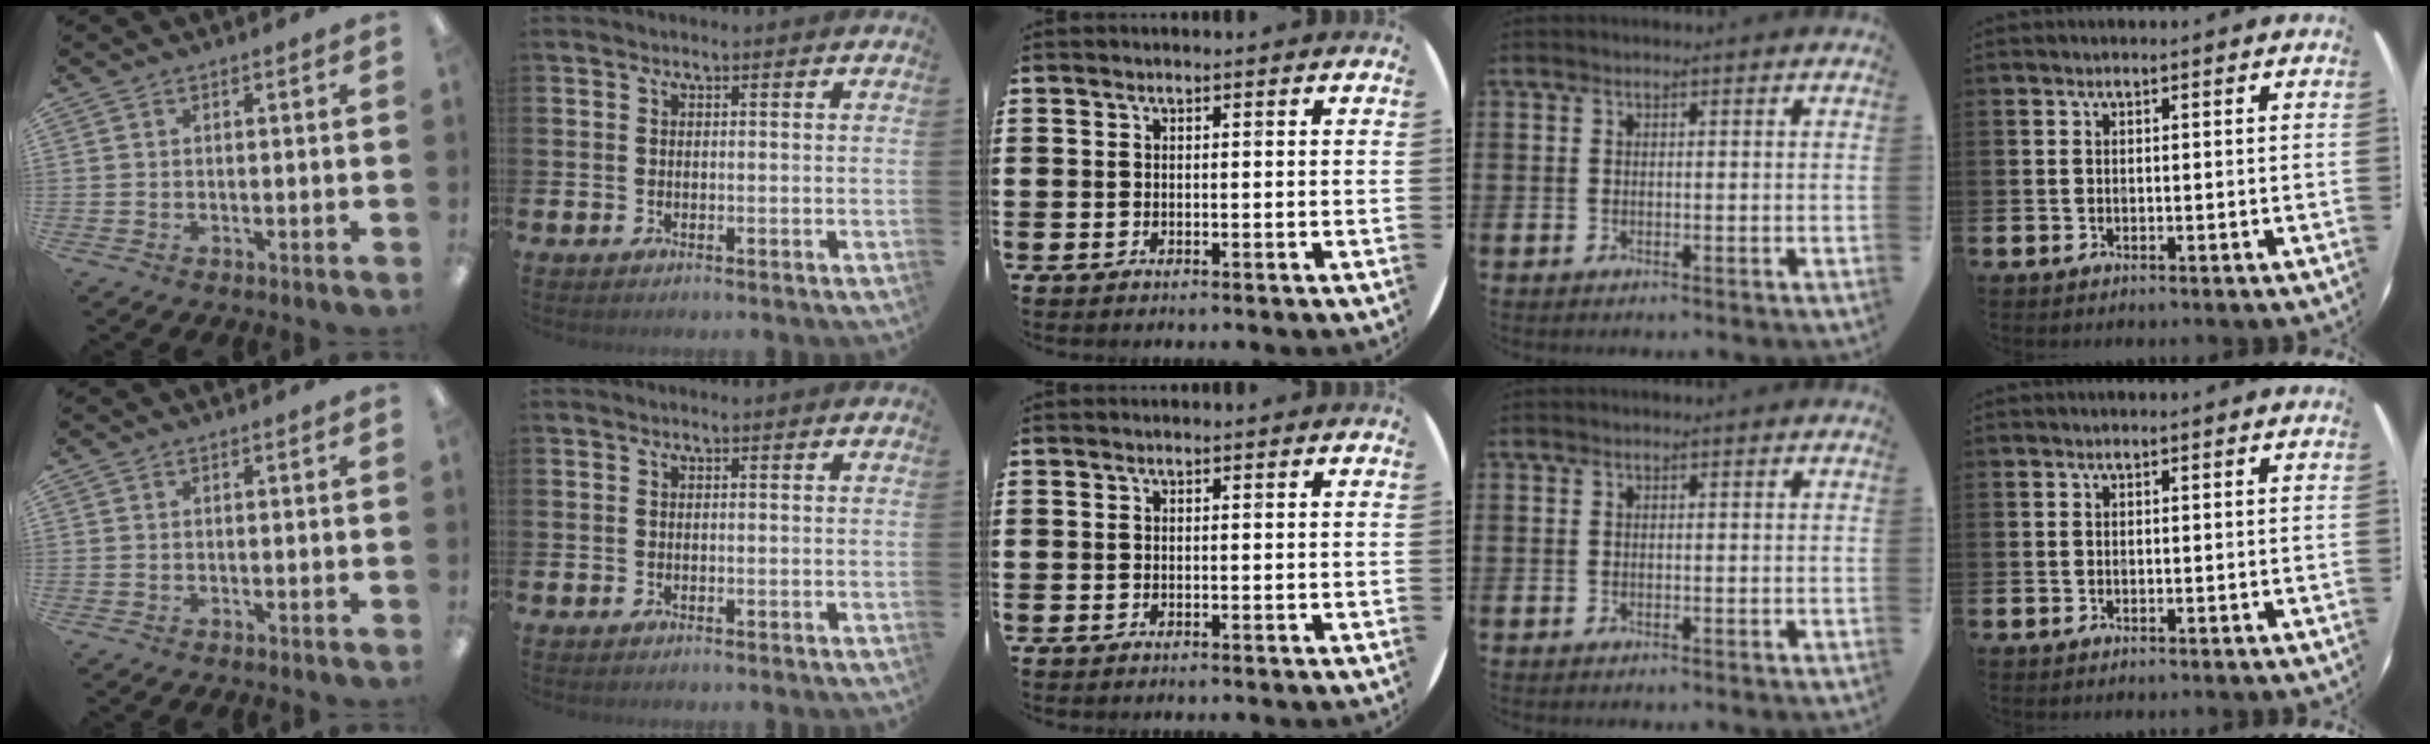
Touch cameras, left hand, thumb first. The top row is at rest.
{}